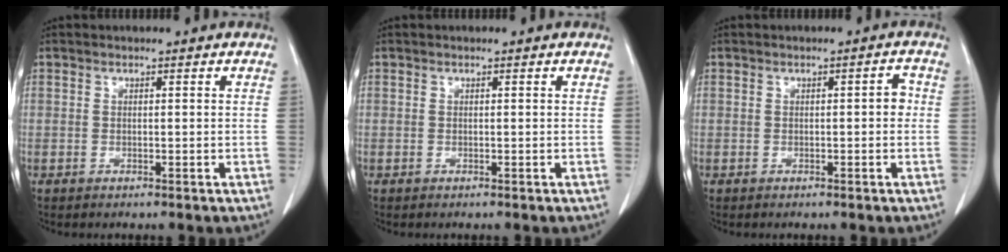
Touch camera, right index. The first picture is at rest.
{"total": 0.0}
{"total": 1.7, "force": [-0.1, 0.6, 1.6], "torque": [-0.018, 0.005, -0.002]}